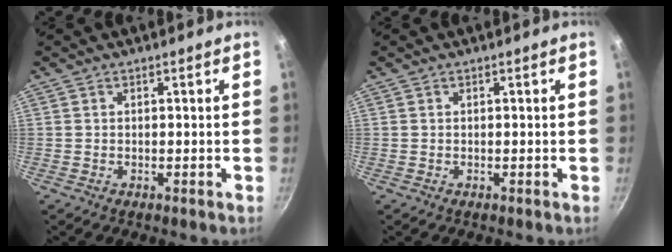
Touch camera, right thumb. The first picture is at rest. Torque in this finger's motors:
{"motor_torque": [-0.16, 0.15, -0.01, 0.01, -0.01]}